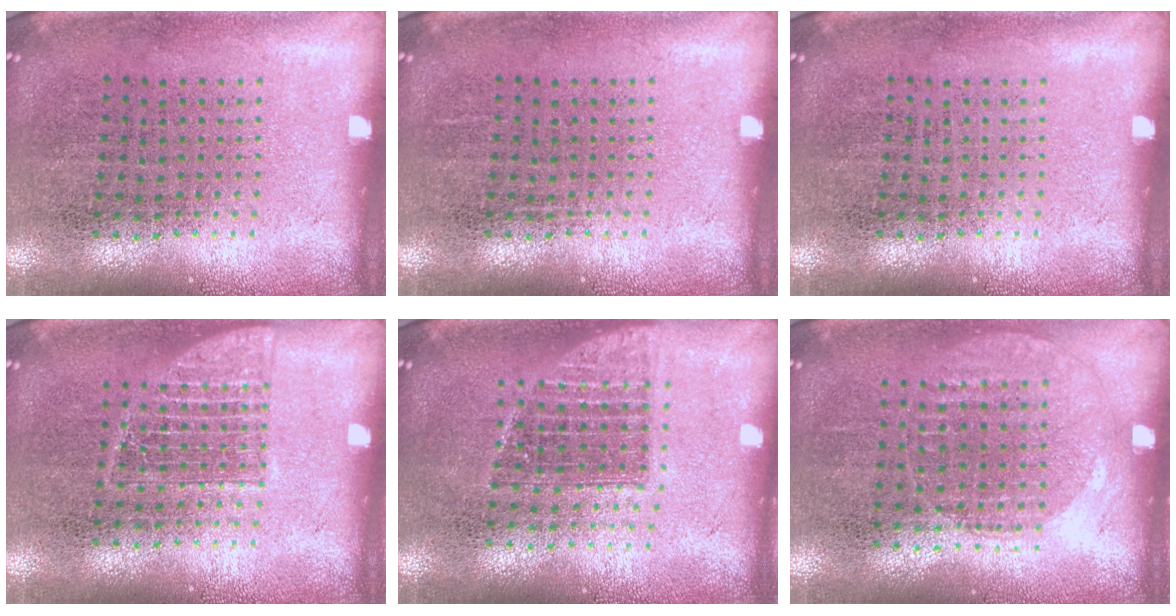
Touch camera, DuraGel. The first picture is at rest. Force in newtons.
{"total": 0.0}
{"total": 0.0}
{"total": 1.9, "press": 1.8, "slide": 0.3}
{"total": 1.3, "press": 1.1, "slide": 0.7}
{"total": 1.0, "press": 0.9, "slide": 0.4}